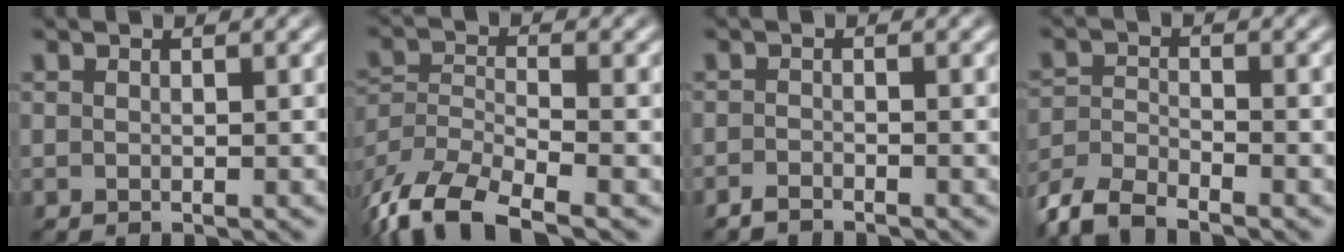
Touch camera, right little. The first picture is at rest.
{"total": 8.2, "force": [-4.8, 4.6, 4.7], "torque": [-0.114, -0.042, -0.063]}
{"total": 1.5, "force": [-1.5, -0.2, -0.1], "torque": [0.000, -0.010, -0.025]}
{"total": 5.0, "force": [-3.8, 2.6, 1.8], "torque": [-0.040, -0.013, -0.067]}